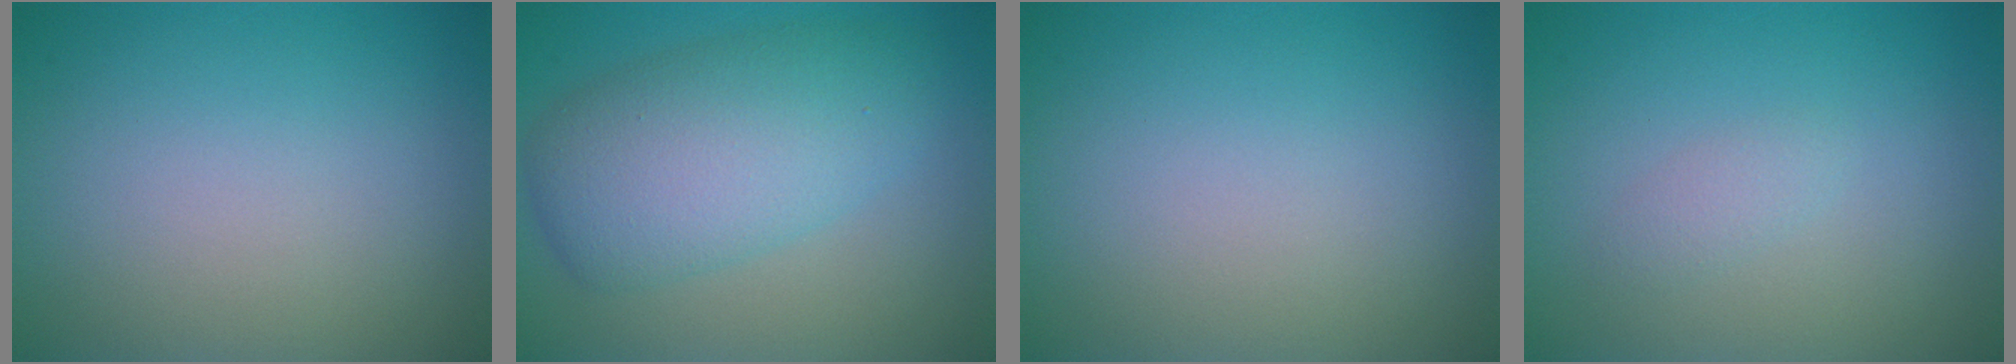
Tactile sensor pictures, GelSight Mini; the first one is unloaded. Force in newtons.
{"total": 7.2, "press": 7.2, "slide": 0.2}
{"total": 0.0}
{"total": 1.1, "press": 1.1, "slide": 0.1}